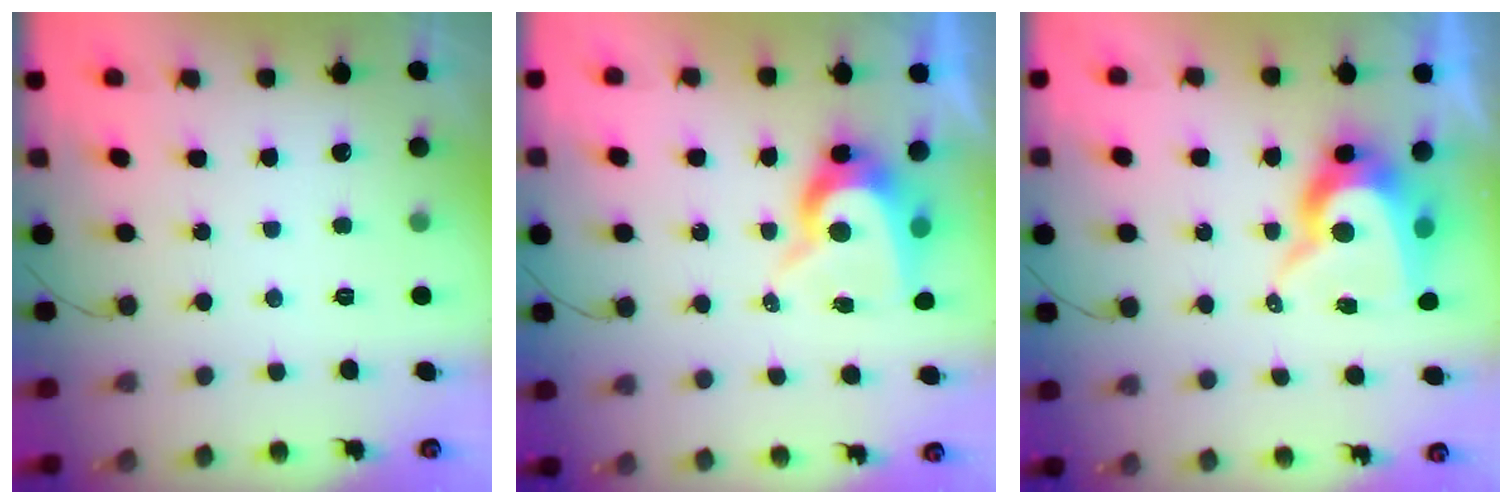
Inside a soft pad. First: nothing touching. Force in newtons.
{"total": 9.9, "press": 9.9, "slide": 0.7}
{"total": 11.4, "press": 11.3, "slide": 0.8}